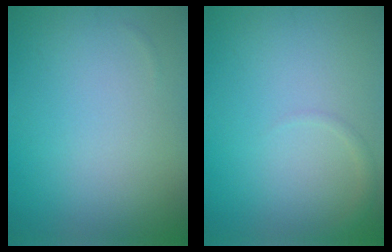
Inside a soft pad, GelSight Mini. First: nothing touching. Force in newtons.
{"total": 0.8, "press": 0.8, "slide": 0.1}